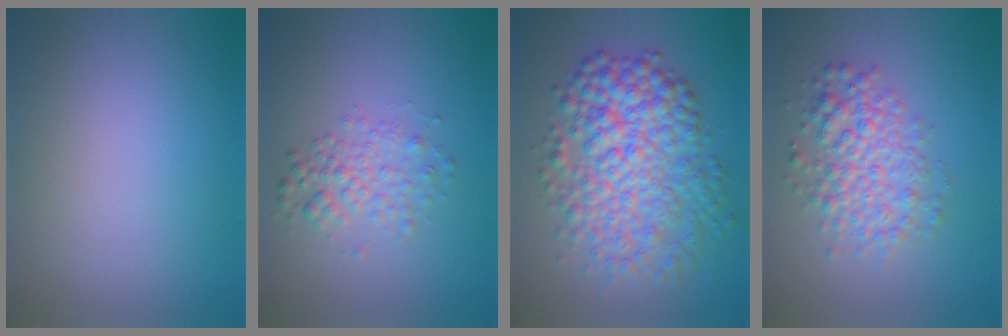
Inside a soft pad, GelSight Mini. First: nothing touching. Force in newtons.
{"total": 2.6, "press": 2.6, "slide": 0.1}
{"total": 8.5, "press": 8.5, "slide": 0.1}
{"total": 4.5, "press": 4.5, "slide": 0.1}